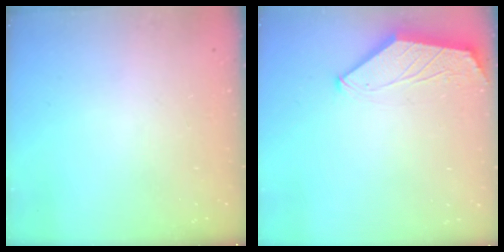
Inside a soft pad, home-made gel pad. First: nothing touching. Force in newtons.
{"total": 1.6, "press": 1.6, "slide": 0.3}